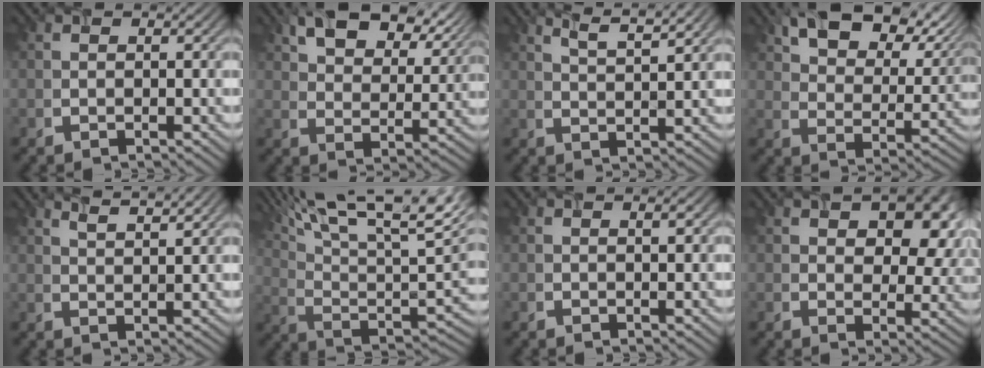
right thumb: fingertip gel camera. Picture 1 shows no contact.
{"total": 10.6, "force": [6.7, 5.2, 6.3], "torque": [-0.128, 0.008, 0.122]}
{"total": 5.2, "force": [4.1, 0.6, 3.2], "torque": [-0.054, 0.007, 0.068]}
{"total": 12.0, "force": [7.5, 5.9, 7.3], "torque": [-0.135, 0.008, 0.125]}
{"total": 4.4, "force": [3.6, 0.5, 2.5], "torque": [-0.034, 0.010, 0.056]}
{"total": 18.7, "force": [12.2, 5.1, 13.3], "torque": [-0.235, 0.017, 0.190]}
{"total": 1.1, "force": [0.3, 0.3, 1.0], "torque": [-0.015, 0.001, 0.006]}
{"total": 10.5, "force": [4.1, 6.2, 7.3], "torque": [-0.119, -0.007, 0.081]}